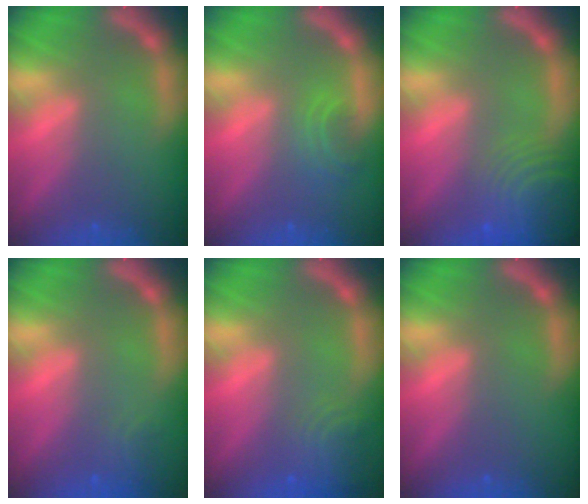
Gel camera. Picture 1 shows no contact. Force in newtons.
{"total": 2.4}
{"total": 10.1}
{"total": 1.4}
{"total": 4.0}
{"total": 0.0}